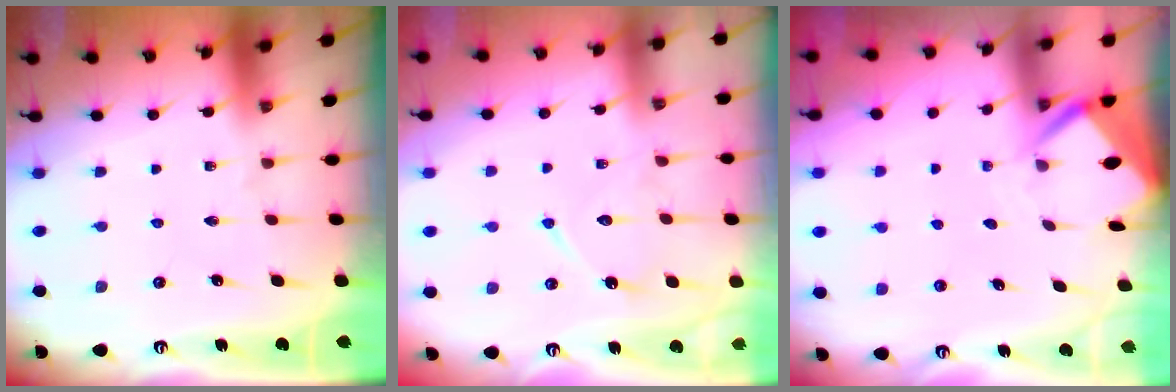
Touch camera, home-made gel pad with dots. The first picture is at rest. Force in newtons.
{"total": 10.5, "press": 10.5, "slide": 0.3}
{"total": 3.3, "press": 3.3, "slide": 0.3}